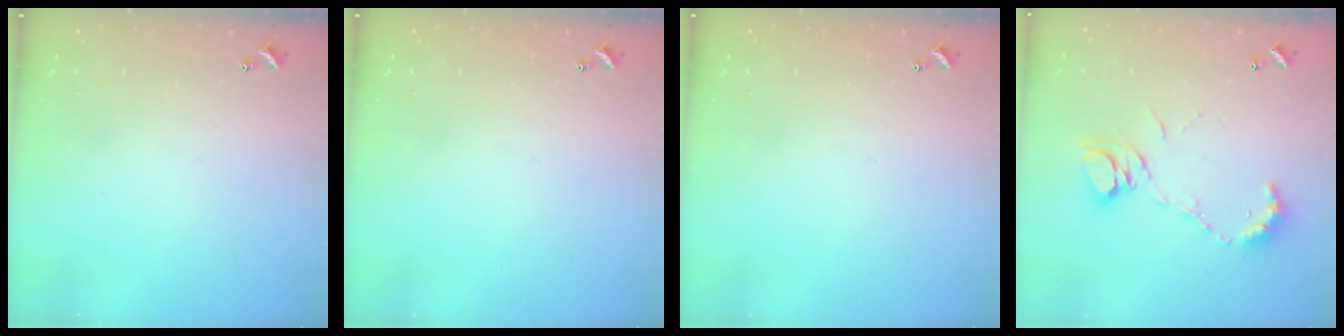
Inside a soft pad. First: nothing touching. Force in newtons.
{"total": 0.0}
{"total": 0.0}
{"total": 9.5, "press": 9.5, "slide": 0.4}